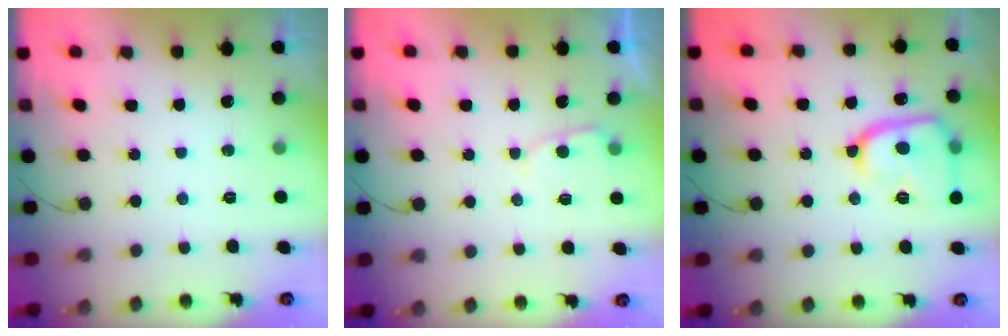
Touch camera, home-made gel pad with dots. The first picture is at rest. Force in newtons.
{"total": 3.0, "press": 2.9, "slide": 0.3}
{"total": 15.4, "press": 15.3, "slide": 1.4}